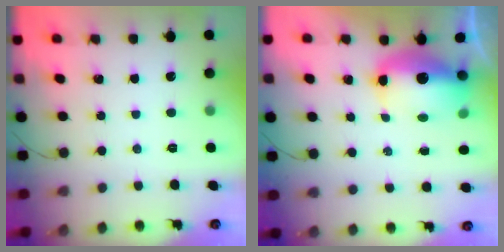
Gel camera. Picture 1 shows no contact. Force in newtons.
{"total": 12.4, "press": 12.1, "slide": 2.7}